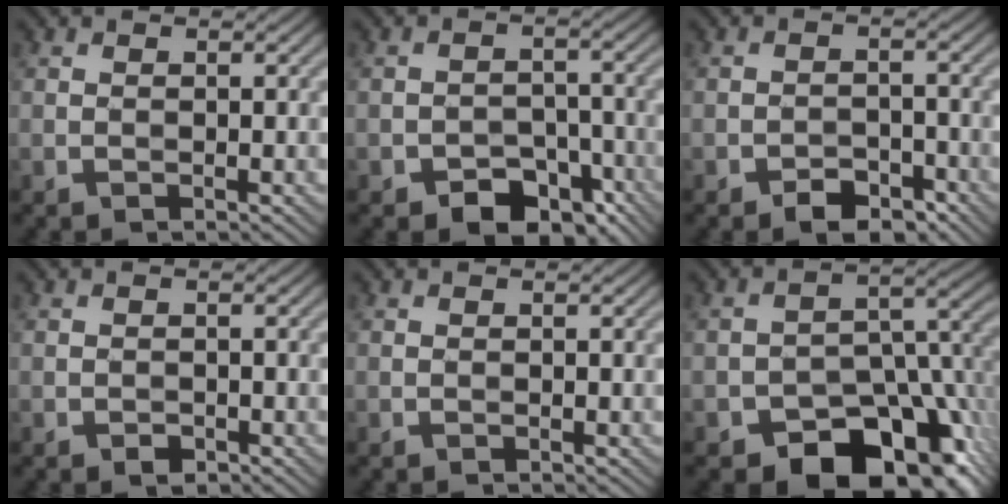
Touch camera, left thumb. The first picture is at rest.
{"total": 7.3, "force": [-5.0, 4.3, 3.1], "torque": [-0.036, -0.004, -0.085]}
{"total": 3.9, "force": [-2.8, 2.0, 1.8], "torque": [-0.024, 0.000, -0.049]}
{"total": 1.1, "force": [-0.7, 0.7, 0.6], "torque": [-0.007, -0.002, -0.011]}
{"total": 0.0}
{"total": 14.9, "force": [-9.1, 8.1, 8.6], "torque": [-0.113, -0.016, -0.142]}